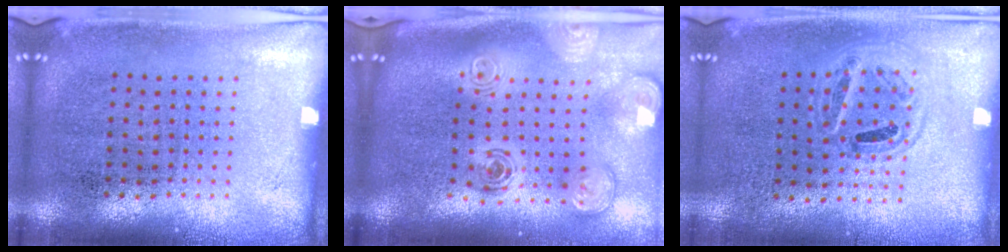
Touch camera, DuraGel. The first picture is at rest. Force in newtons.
{"total": 3.0, "press": 2.1, "slide": 2.2}
{"total": 0.9, "press": 0.9, "slide": 0.3}